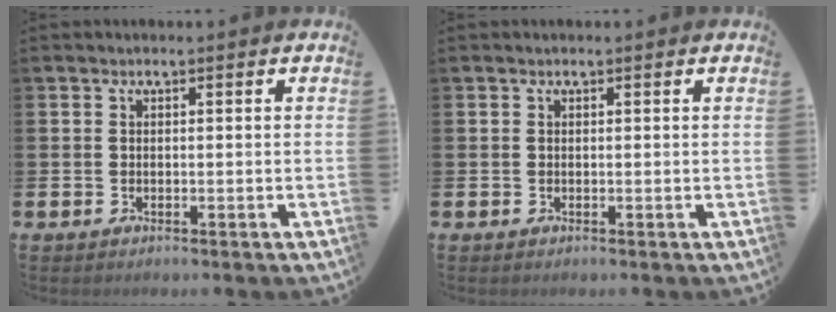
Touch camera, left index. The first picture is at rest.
{"total": 0.0}